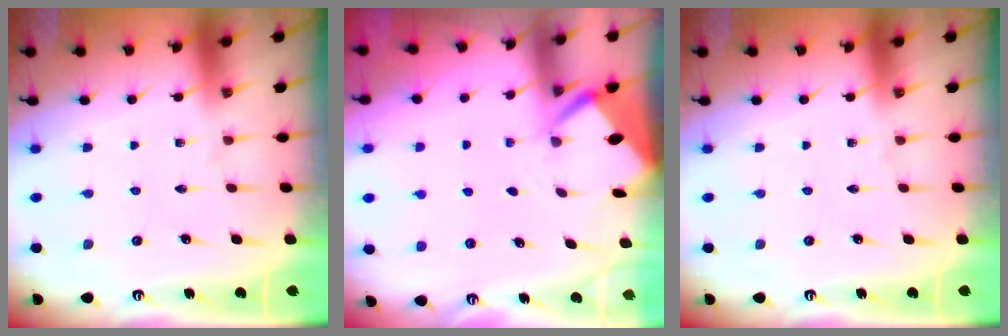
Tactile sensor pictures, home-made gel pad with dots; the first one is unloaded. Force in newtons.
{"total": 2.7, "press": 2.7, "slide": 0.3}
{"total": 0.0}